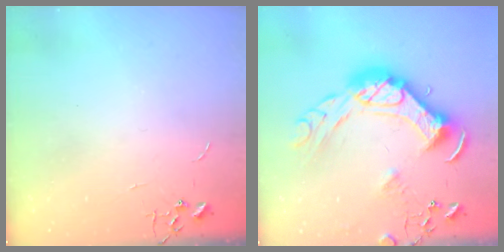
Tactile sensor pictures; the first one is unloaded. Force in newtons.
{"total": 23.8, "press": 23.7, "slide": 2.3}